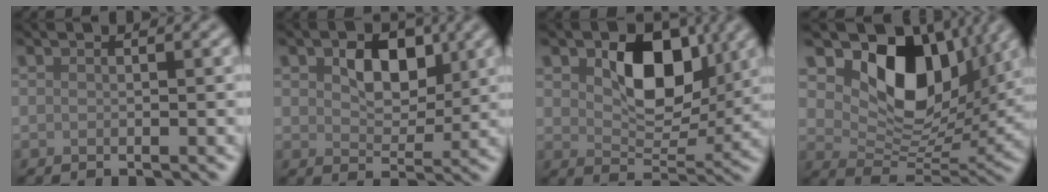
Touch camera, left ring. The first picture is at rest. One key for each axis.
{"total": 4.5, "fx": 1.4, "fy": 2.9, "fz": 3.1, "tx": -0.053, "ty": -0.001, "tz": 0.018}
{"total": 7.4, "fx": 2.2, "fy": 4.6, "fz": 5.4, "tx": -0.083, "ty": -0.007, "tz": 0.035}
{"total": 10.7, "fx": 4.3, "fy": 6.7, "fz": 7.1, "tx": -0.114, "ty": -0.016, "tz": 0.079}